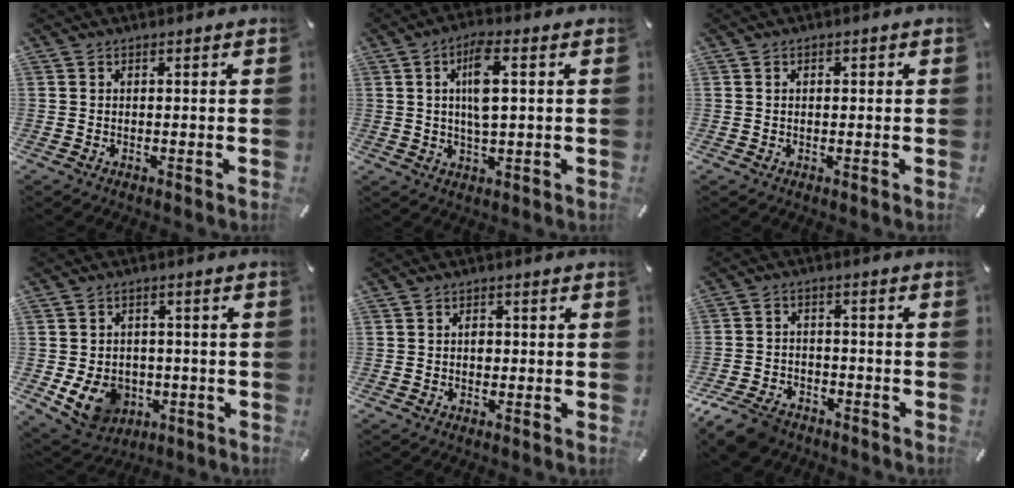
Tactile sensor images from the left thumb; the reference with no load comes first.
{"total": 7.9, "force": [1.6, 2.6, 7.2], "torque": [-0.141, 0.002, 0.023]}
{"total": 1.0, "force": [0.0, 0.7, 0.7], "torque": [-0.015, 0.005, -0.002]}
{"total": 10.1, "force": [-3.2, 8.2, 5.0], "torque": [-0.112, 0.011, -0.057]}
{"total": 1.9, "force": [-0.2, 1.5, 1.2], "torque": [-0.016, 0.001, -0.007]}
{"total": 7.9, "force": [-6.0, 4.2, 3.0], "torque": [-0.057, 0.029, -0.113]}